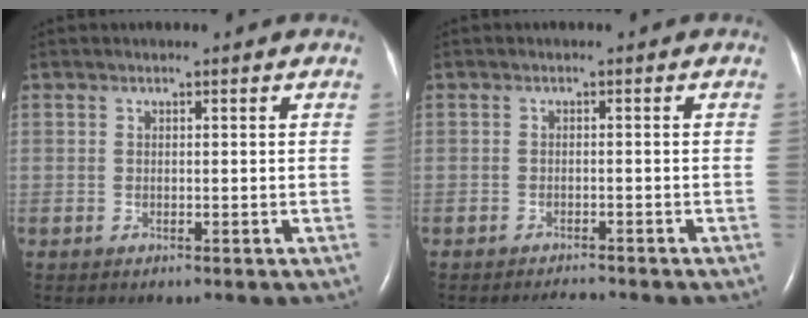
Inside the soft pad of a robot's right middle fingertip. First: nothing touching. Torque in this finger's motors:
{"motor_torque": [-0.09, -0.04, 0.00, 0.00]}